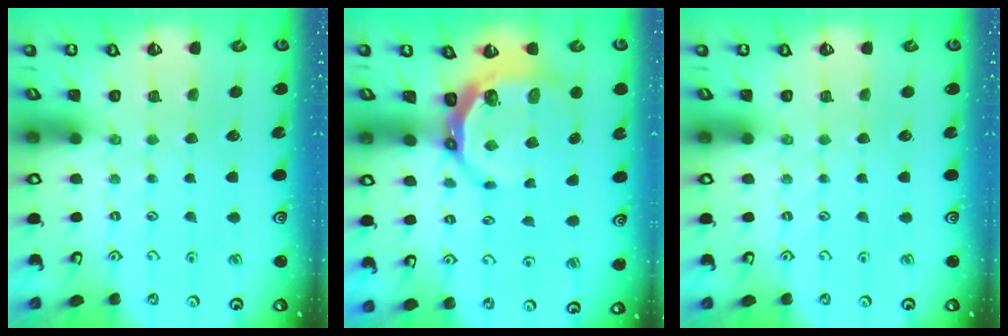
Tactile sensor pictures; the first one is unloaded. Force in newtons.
{"total": 7.9, "press": 6.9, "slide": 4.0}
{"total": 0.0}